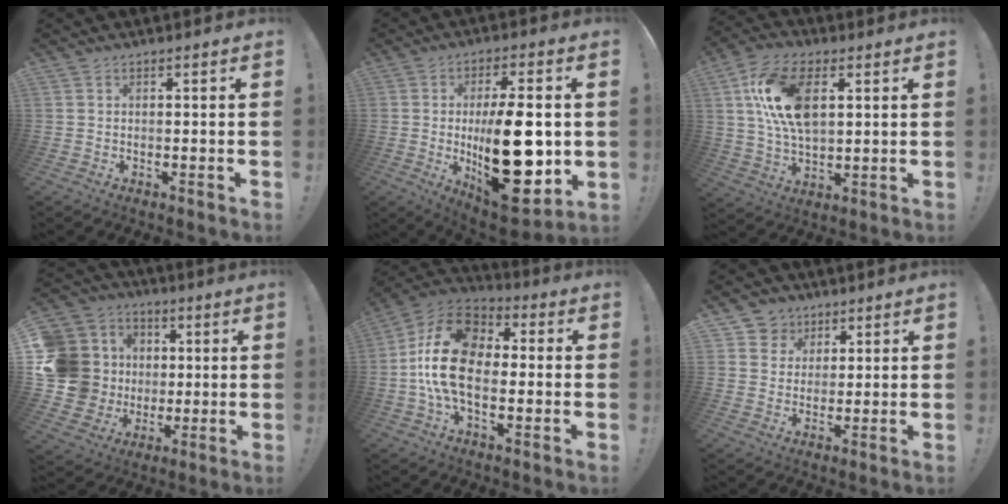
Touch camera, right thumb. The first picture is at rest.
{"total": 25.5, "force": [-2.0, 10.7, 23.1], "torque": [-0.364, -0.016, -0.019]}
{"total": 16.0, "force": [4.5, 9.0, 12.4], "torque": [-0.242, -0.004, 0.081]}
{"total": 17.9, "force": [1.3, 16.0, 7.9], "torque": [-0.171, 0.004, 0.057]}
{"total": 18.6, "force": [-1.0, 12.2, 14.0], "torque": [-0.249, 0.022, -0.014]}
{"total": 6.6, "force": [3.1, 5.7, 0.5], "torque": [-0.010, -0.025, 0.062]}